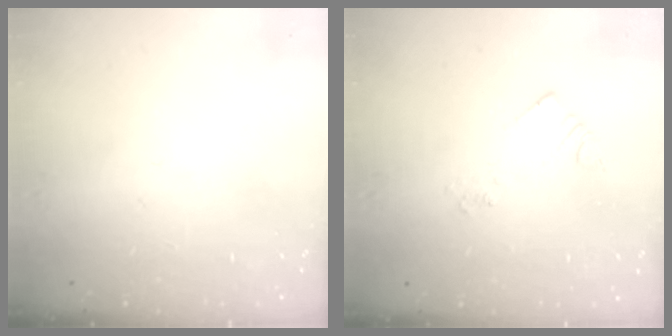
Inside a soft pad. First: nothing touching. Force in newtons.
{"total": 2.1, "press": 2.1, "slide": 0.3}